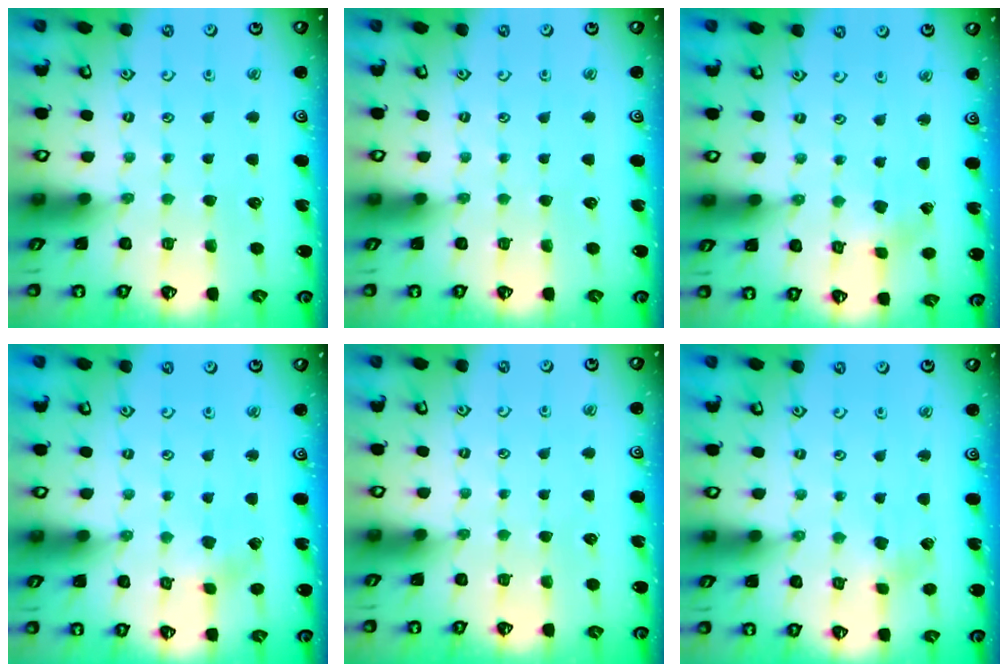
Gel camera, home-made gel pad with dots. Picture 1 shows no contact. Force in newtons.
{"total": 0.0}
{"total": 0.7, "press": 0.7, "slide": 0.1}
{"total": 1.7, "press": 1.7, "slide": 0.2}
{"total": 0.0}
{"total": 2.3, "press": 2.3, "slide": 0.3}